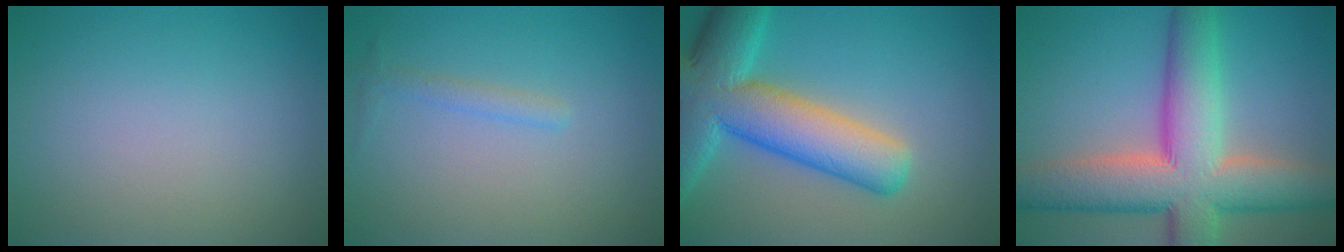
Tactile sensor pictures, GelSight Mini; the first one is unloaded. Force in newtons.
{"total": 1.2, "press": 1.2, "slide": 0.0}
{"total": 10.5, "press": 10.5, "slide": 0.8}
{"total": 11.8, "press": 11.8, "slide": 0.8}